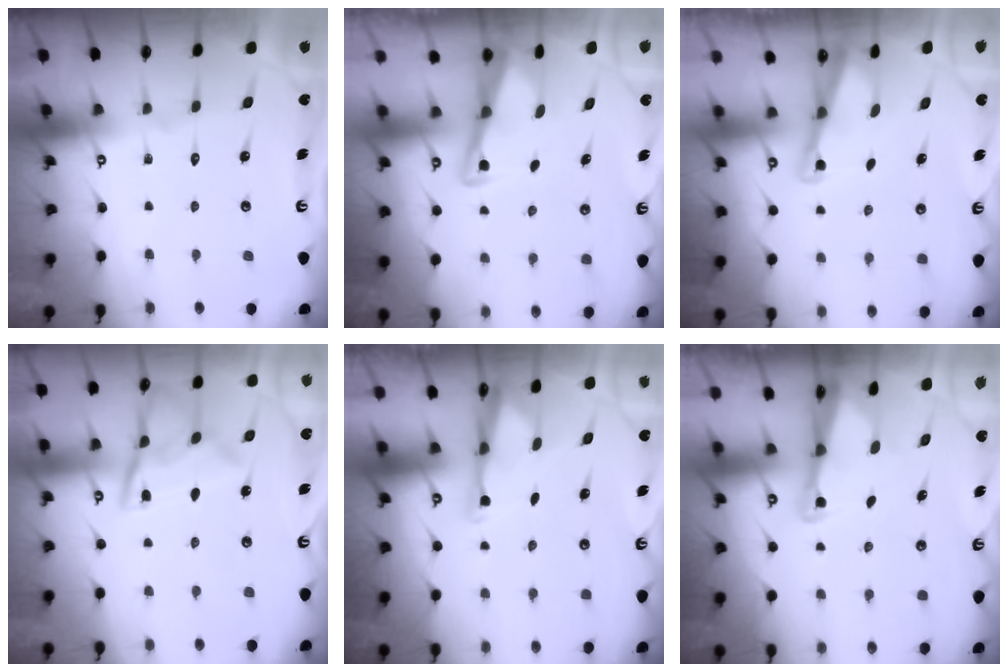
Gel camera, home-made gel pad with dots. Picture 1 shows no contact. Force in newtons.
{"total": 3.0, "press": 3.0, "slide": 0.4}
{"total": 1.9, "press": 1.9, "slide": 0.4}
{"total": 11.9, "press": 11.8, "slide": 1.1}
{"total": 2.9, "press": 2.9, "slide": 0.6}
{"total": 2.7, "press": 2.7, "slide": 0.2}